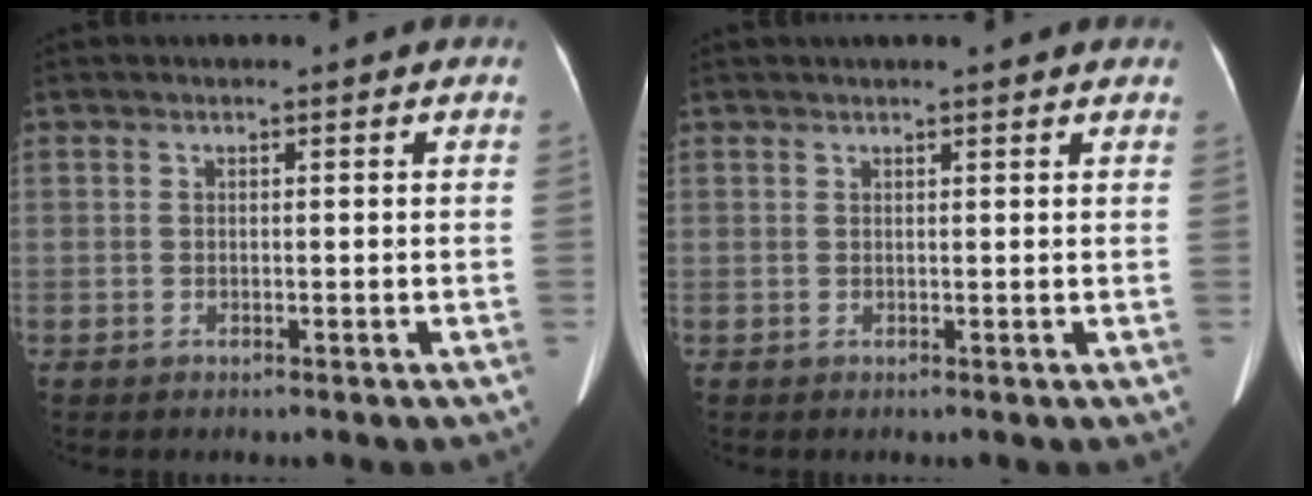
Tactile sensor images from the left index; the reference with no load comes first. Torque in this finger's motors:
{"motor_torque": [1.04, -1.10, 0.13, 0.02]}